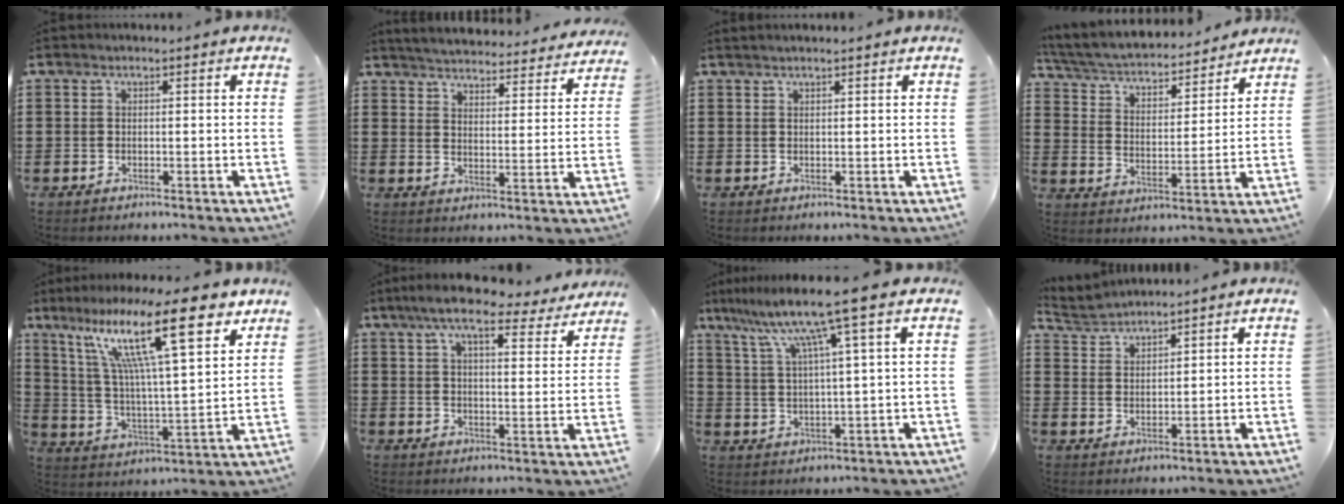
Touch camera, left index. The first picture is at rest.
{"total": 4.5, "force": [4.5, -0.2, 0.4], "torque": [-0.031, -0.035, 0.076]}
{"total": 0.7, "force": [0.6, 0.0, 0.4], "torque": [-0.007, -0.001, 0.011]}
{"total": 4.6, "force": [4.3, 0.8, 1.6], "torque": [-0.053, -0.031, 0.067]}
{"total": 17.8, "force": [11.2, 3.8, 13.3], "torque": [-0.247, -0.042, 0.180]}
{"total": 9.6, "force": [7.9, 1.6, 5.3], "torque": [-0.109, -0.025, 0.140]}
{"total": 10.2, "force": [6.5, -0.6, 7.8], "torque": [-0.172, -0.020, 0.104]}
{"total": 2.8, "force": [2.8, 0.2, -0.3], "torque": [-0.007, -0.007, 0.052]}